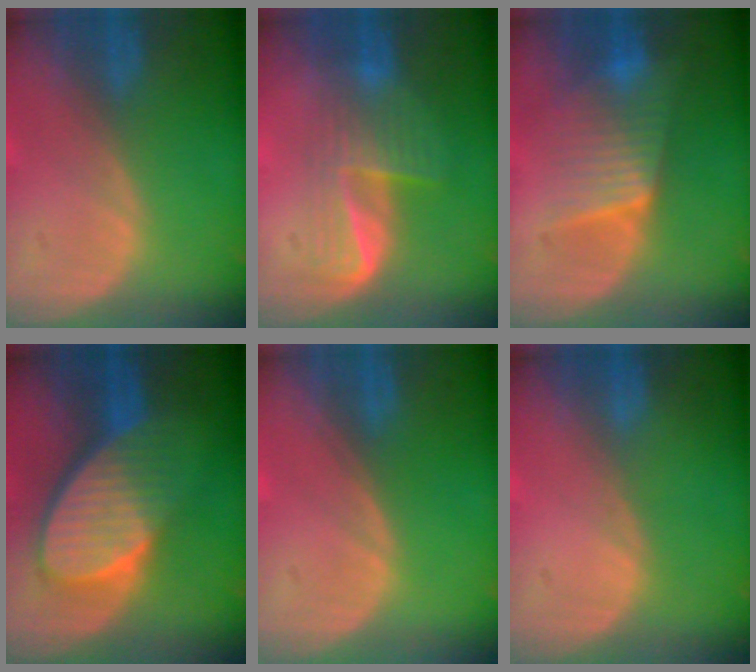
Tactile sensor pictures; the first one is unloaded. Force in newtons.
{"total": 7.1, "press": 5.8, "slide": 4.1}
{"total": 6.3, "press": 6.3, "slide": 0.8}
{"total": 9.2, "press": 8.2, "slide": 4.1}
{"total": 0.0}
{"total": 0.0}